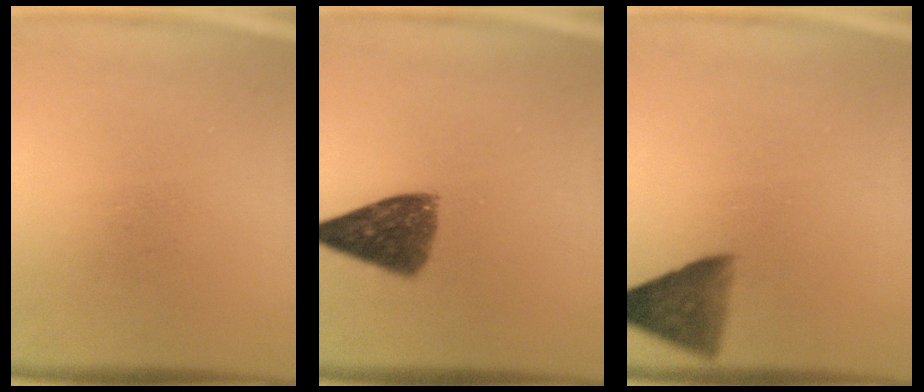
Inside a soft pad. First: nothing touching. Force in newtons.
{"total": 8.1}
{"total": 6.8}